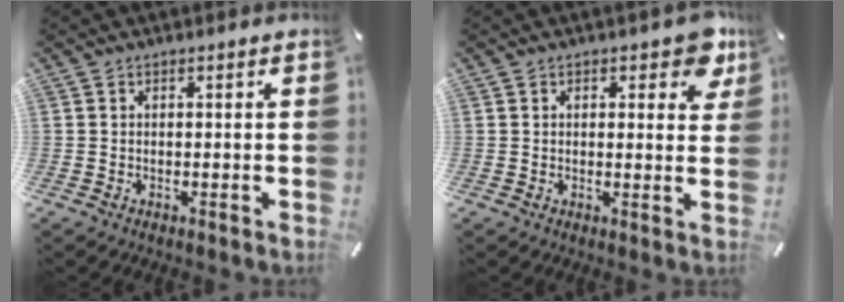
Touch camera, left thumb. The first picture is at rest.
{"total": 6.0, "force": [3.3, 3.0, 4.0], "torque": [-0.039, -0.014, 0.051]}